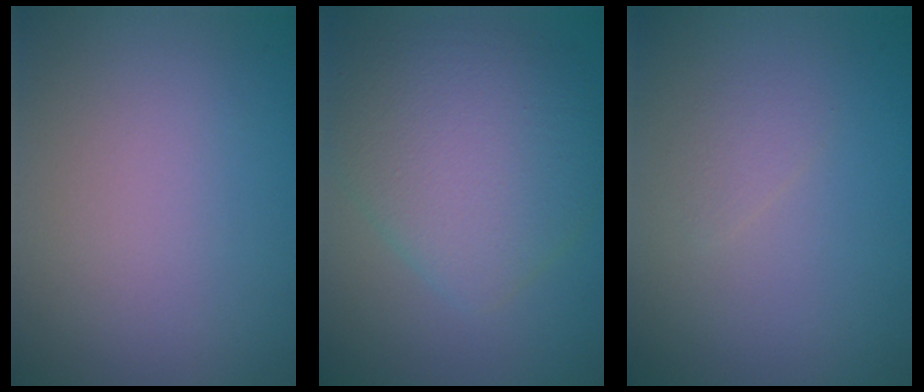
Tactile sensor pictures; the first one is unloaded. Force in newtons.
{"total": 7.0, "press": 7.0, "slide": 0.2}
{"total": 0.9, "press": 0.9, "slide": 0.0}